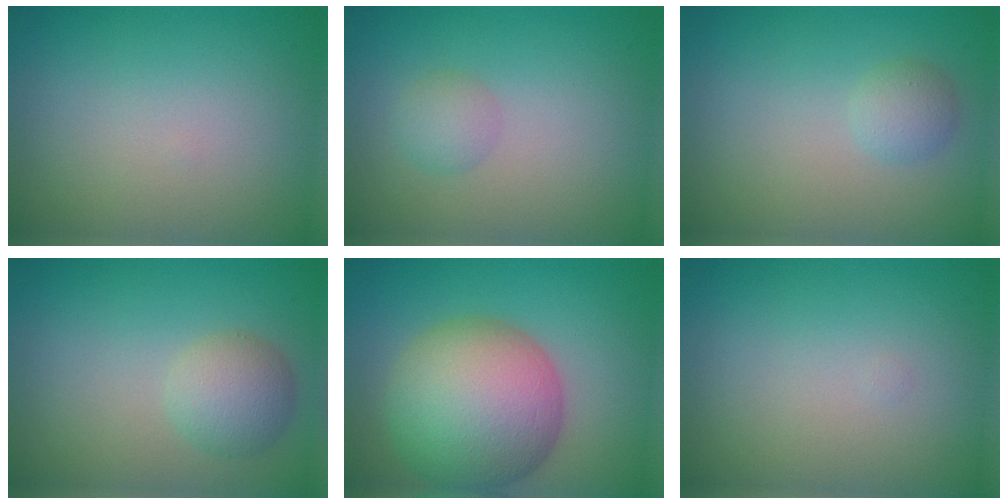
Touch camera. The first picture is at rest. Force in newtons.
{"total": 1.6, "press": 1.6, "slide": 0.1}
{"total": 1.4, "press": 1.4, "slide": 0.0}
{"total": 2.9, "press": 2.9, "slide": 0.0}
{"total": 11.2, "press": 11.2, "slide": 0.3}
{"total": 0.0}